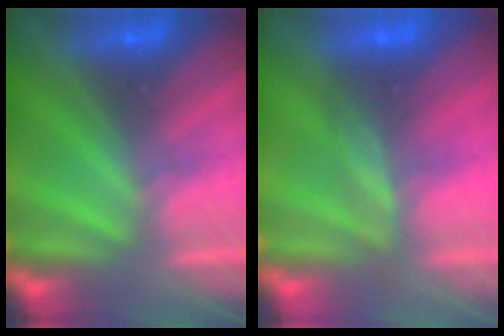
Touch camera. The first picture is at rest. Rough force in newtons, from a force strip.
{"total": 1.7}